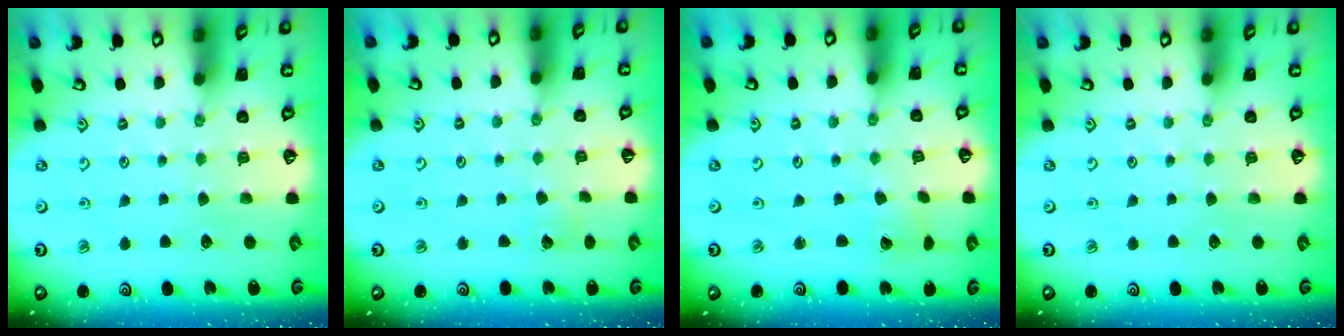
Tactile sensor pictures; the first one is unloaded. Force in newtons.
{"total": 2.9, "press": 2.9, "slide": 0.3}
{"total": 1.9, "press": 1.8, "slide": 0.3}
{"total": 0.0}